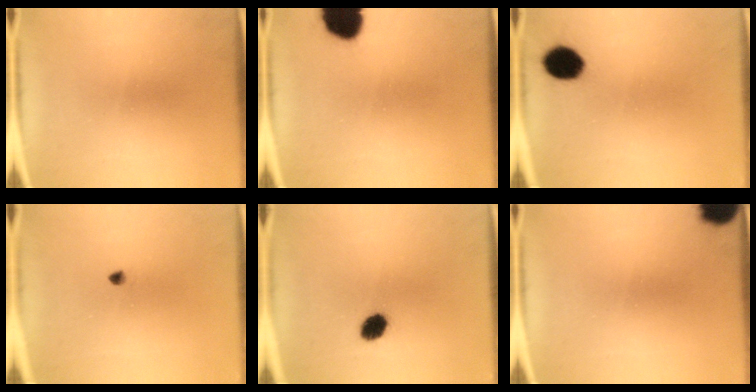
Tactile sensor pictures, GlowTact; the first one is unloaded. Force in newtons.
{"total": 10.4}
{"total": 7.2}
{"total": 1.1}
{"total": 4.9}
{"total": 9.7}